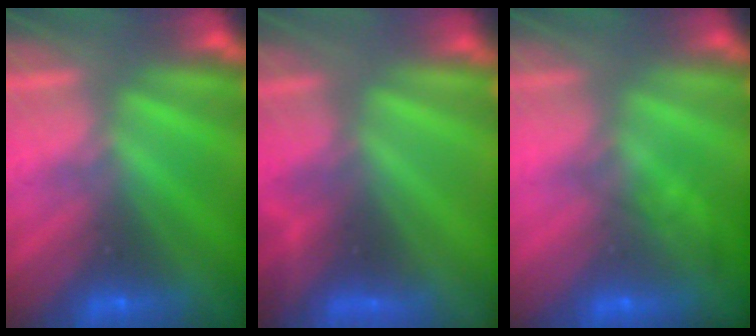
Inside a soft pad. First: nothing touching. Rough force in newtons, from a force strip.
{"total": 4.5}
{"total": 1.1}